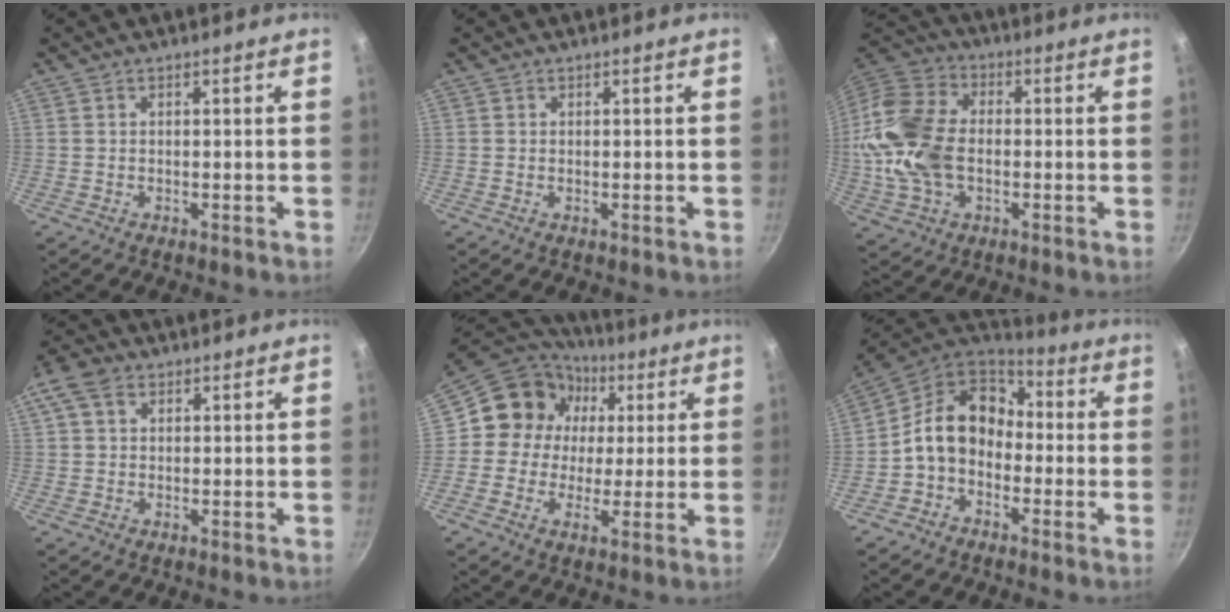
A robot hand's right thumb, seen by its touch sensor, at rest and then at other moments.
{"total": 0.0}
{"total": 17.7, "force": [-1.2, 12.1, 12.9], "torque": [-0.253, 0.024, -0.031]}
{"total": 5.6, "force": [2.1, 4.0, 3.3], "torque": [-0.060, 0.008, 0.030]}
{"total": 13.5, "force": [3.2, 12.0, 5.1], "torque": [-0.065, 0.007, 0.027]}
{"total": 13.2, "force": [-1.4, 10.3, 8.3], "torque": [-0.113, 0.049, -0.048]}